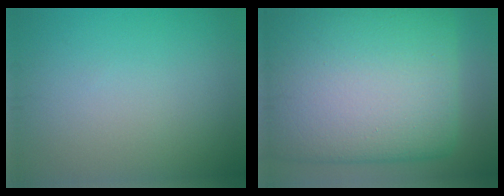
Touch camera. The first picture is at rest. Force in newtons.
{"total": 22.1, "press": 22.1, "slide": 0.7}